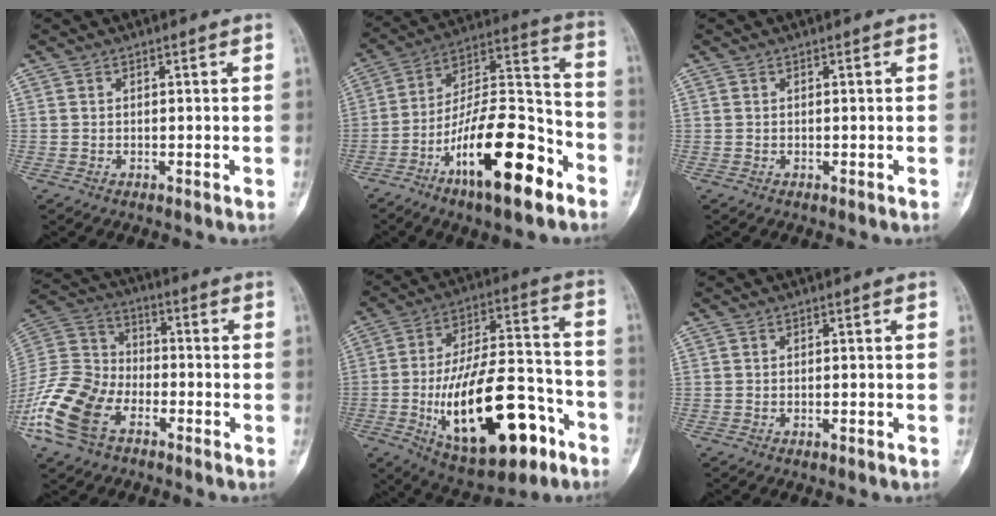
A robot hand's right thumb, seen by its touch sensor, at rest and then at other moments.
{"total": 21.9, "force": [-11.4, 7.3, 17.2], "torque": [-0.293, 0.074, -0.192]}
{"total": 0.0}
{"total": 16.5, "force": [-8.2, 10.3, 10.0], "torque": [-0.206, 0.041, -0.170]}
{"total": 25.5, "force": [-10.0, 11.1, 20.6], "torque": [-0.342, 0.048, -0.143]}
{"total": 0.7, "force": [-0.5, 0.1, 0.4], "torque": [-0.008, 0.006, -0.006]}